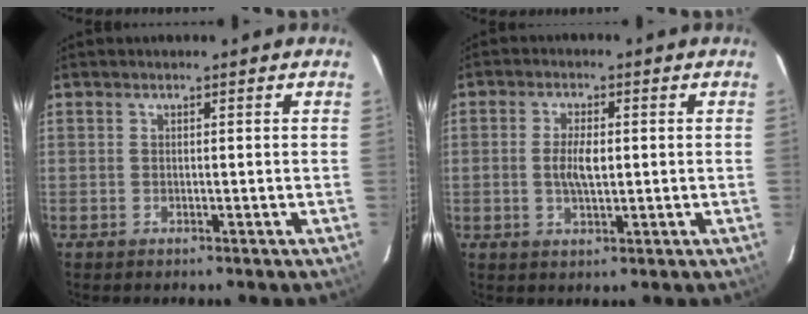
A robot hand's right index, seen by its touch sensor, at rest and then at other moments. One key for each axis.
{"total": 4.5, "fx": 0.0, "fy": 1.9, "fz": 4.1, "tx": -0.079, "ty": 0.000, "tz": 0.002}